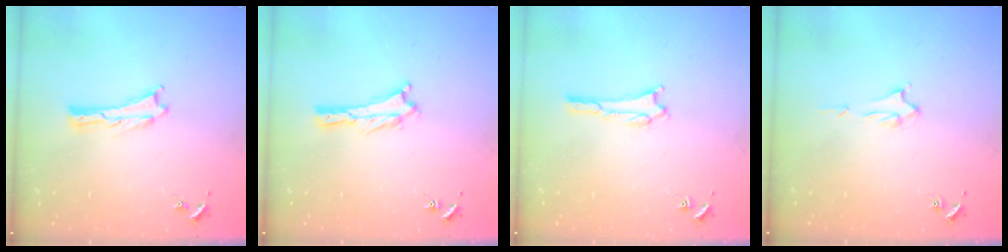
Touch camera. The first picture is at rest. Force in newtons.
{"total": 0.0}
{"total": 1.6, "press": 1.6, "slide": 0.1}
{"total": 1.4, "press": 1.4, "slide": 0.2}